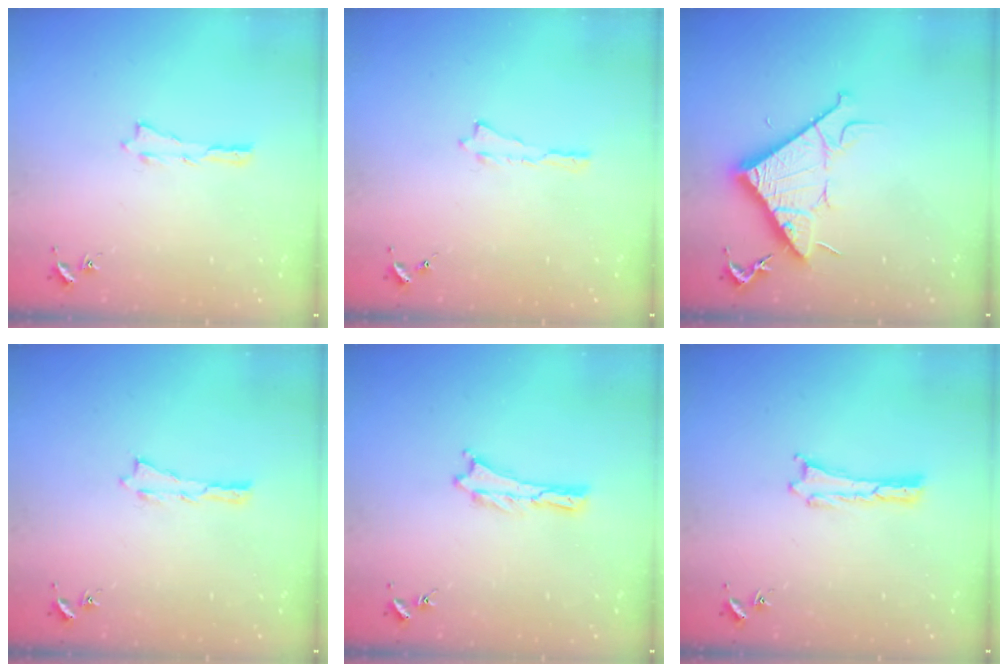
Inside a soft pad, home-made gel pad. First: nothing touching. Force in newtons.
{"total": 0.0}
{"total": 10.2, "press": 10.2, "slide": 0.3}
{"total": 0.0}
{"total": 0.0}
{"total": 0.0}